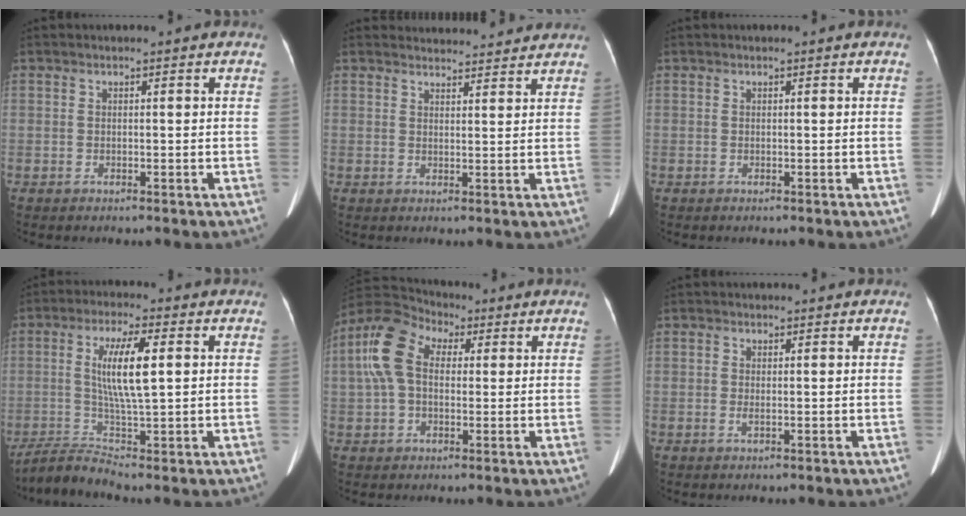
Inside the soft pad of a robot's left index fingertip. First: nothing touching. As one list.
[{"total": 7.9, "force": [7.8, 1.1, 0.9], "torque": [0.000, 0.004, 0.087]}, {"total": 0.0}, {"total": 9.6, "force": [-0.8, 0.5, 9.5], "torque": [-0.199, 0.003, -0.007]}, {"total": 9.6, "force": [2.2, 5.7, 7.4], "torque": [-0.182, 0.044, 0.044]}, {"total": 0.8, "force": [-0.1, 0.2, 0.8], "torque": [-0.018, -0.005, 0.001]}]